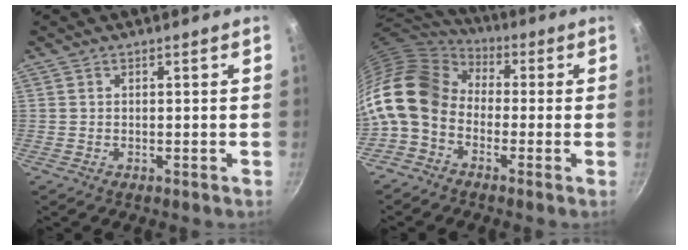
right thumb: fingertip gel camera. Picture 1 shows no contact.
{"total": 15.2, "force": [-1.2, 11.2, 10.1], "torque": [-0.182, 0.035, -0.047]}